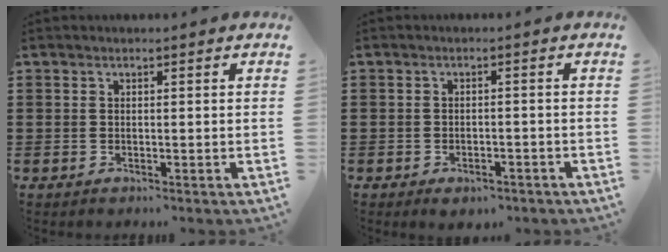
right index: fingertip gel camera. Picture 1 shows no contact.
{"total": 2.0, "force": [-1.9, 0.6, 0.3], "torque": [-0.011, 0.000, -0.040]}